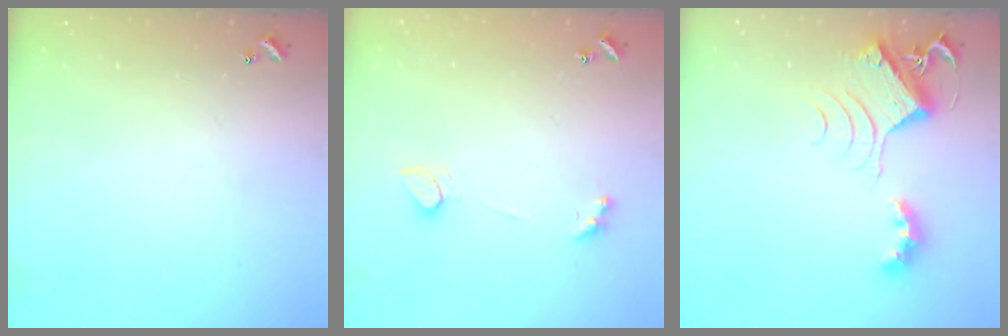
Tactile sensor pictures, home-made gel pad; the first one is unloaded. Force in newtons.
{"total": 2.4, "press": 2.3, "slide": 0.6}
{"total": 8.1, "press": 8.1, "slide": 0.1}